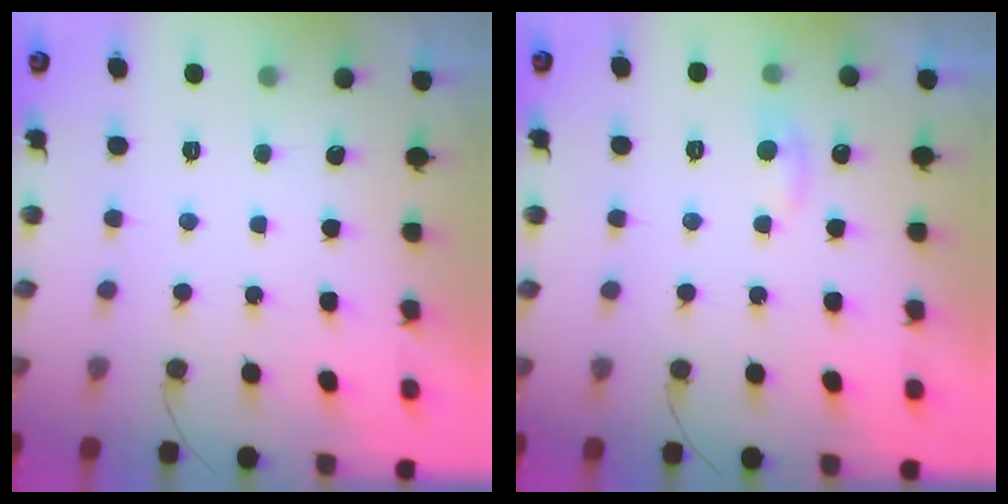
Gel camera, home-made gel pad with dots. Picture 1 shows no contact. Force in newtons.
{"total": 6.0, "press": 6.0, "slide": 0.6}